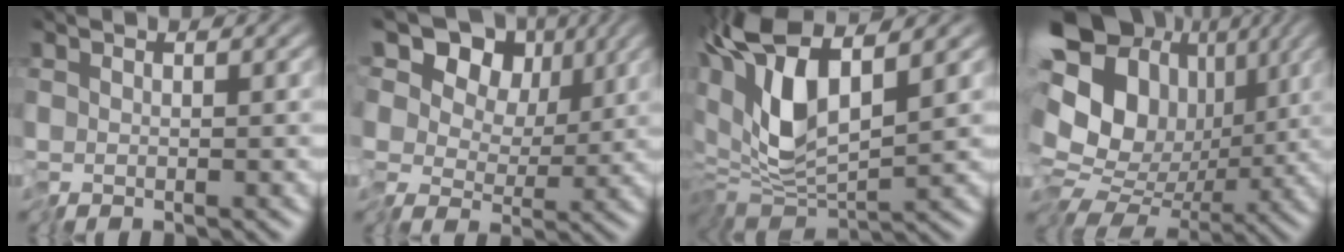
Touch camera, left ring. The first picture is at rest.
{"total": 9.6, "force": [3.8, 7.2, 5.1], "torque": [-0.093, 0.034, 0.036]}
{"total": 9.3, "force": [1.9, 3.8, 8.2], "torque": [-0.190, -0.005, 0.035]}
{"total": 18.5, "force": [2.8, 14.9, 10.7], "torque": [-0.175, 0.026, 0.017]}